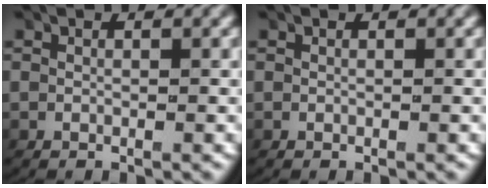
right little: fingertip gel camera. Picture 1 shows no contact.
{"total": 0.0}